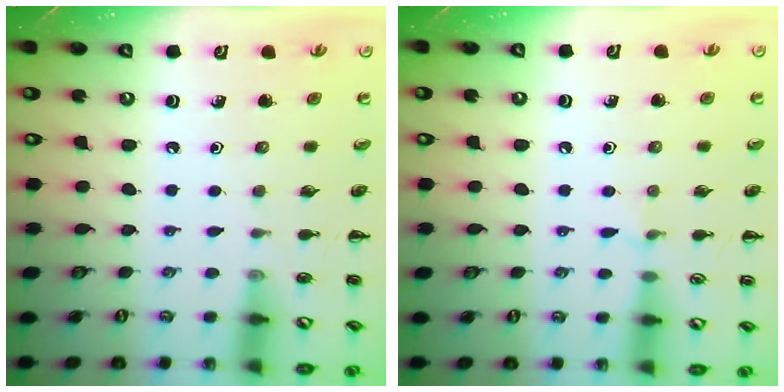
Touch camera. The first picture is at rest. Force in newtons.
{"total": 4.2, "press": 3.9, "slide": 1.6}